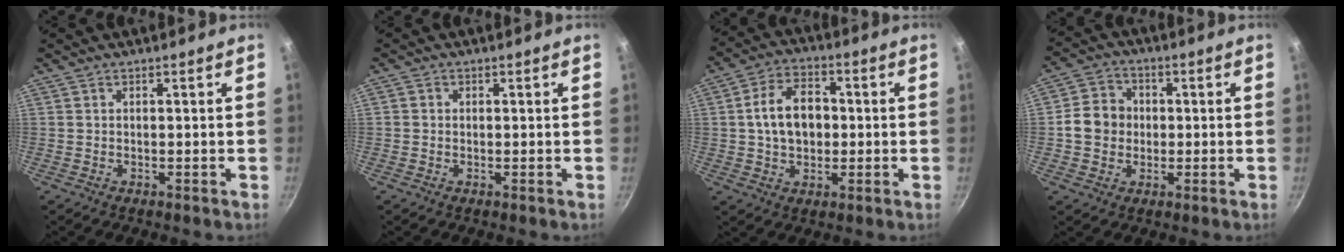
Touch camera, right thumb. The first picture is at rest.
{"total": 0.9, "force": [0.0, 0.8, 0.2], "torque": [-0.002, 0.003, -0.003]}
{"total": 10.9, "force": [0.3, 7.7, 7.7], "torque": [-0.104, 0.023, -0.003]}
{"total": 7.8, "force": [-0.1, 6.9, 3.5], "torque": [-0.033, 0.013, -0.017]}